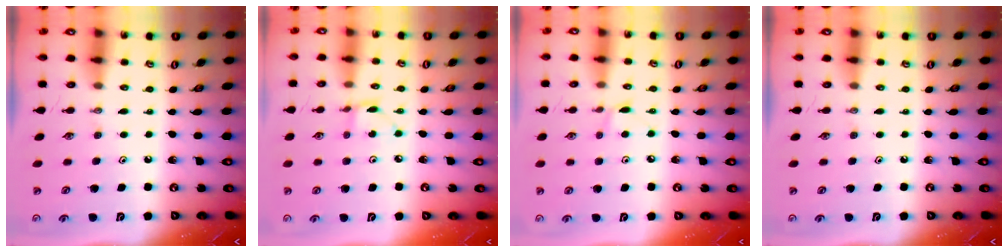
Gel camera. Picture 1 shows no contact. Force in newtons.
{"total": 1.8, "press": 1.8, "slide": 0.1}
{"total": 4.8, "press": 4.7, "slide": 0.6}
{"total": 0.0}